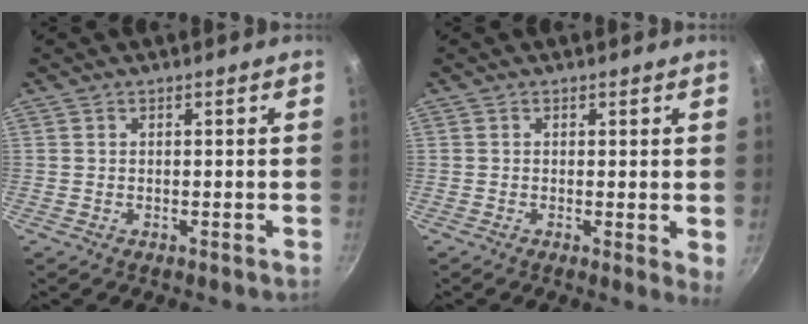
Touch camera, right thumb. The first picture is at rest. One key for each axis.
{"total": 3.0, "fx": 0.2, "fy": 0.8, "fz": 2.9, "tx": -0.043, "ty": -0.011, "tz": -0.001}